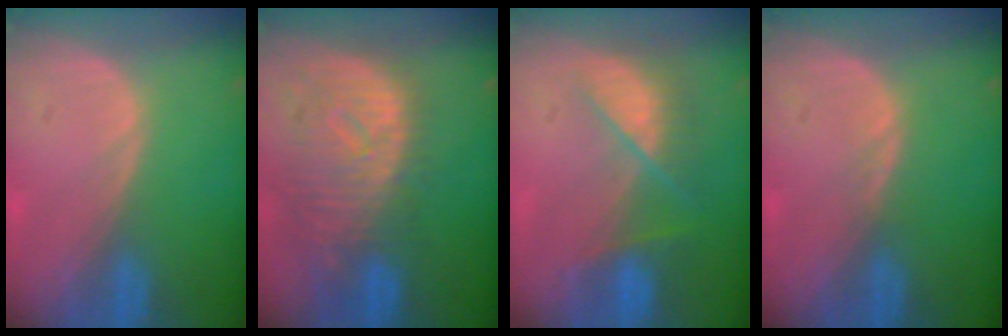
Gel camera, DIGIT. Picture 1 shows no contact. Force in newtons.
{"total": 11.4, "press": 9.9, "slide": 5.6}
{"total": 7.2, "press": 6.6, "slide": 2.9}
{"total": 0.7, "press": 0.7, "slide": 0.2}